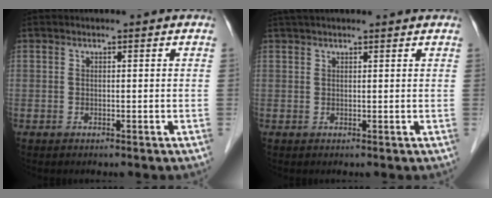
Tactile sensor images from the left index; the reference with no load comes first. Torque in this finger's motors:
{"motor_torque": [-0.03, -1.72, 0.66, 0.11]}